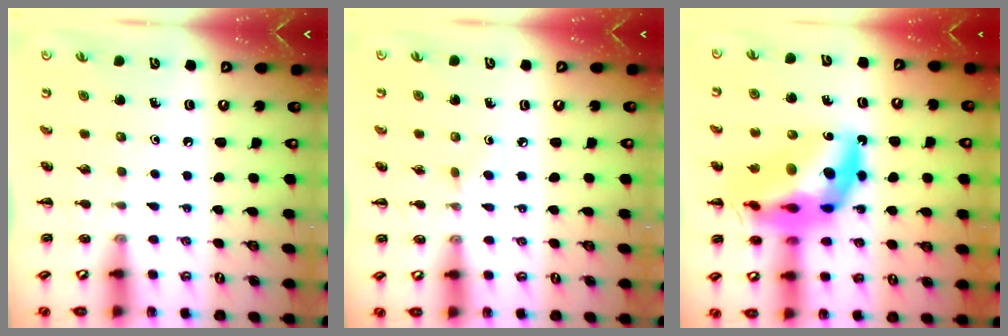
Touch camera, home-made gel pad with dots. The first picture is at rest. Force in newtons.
{"total": 2.7, "press": 2.5, "slide": 0.9}
{"total": 22.4, "press": 21.7, "slide": 5.5}